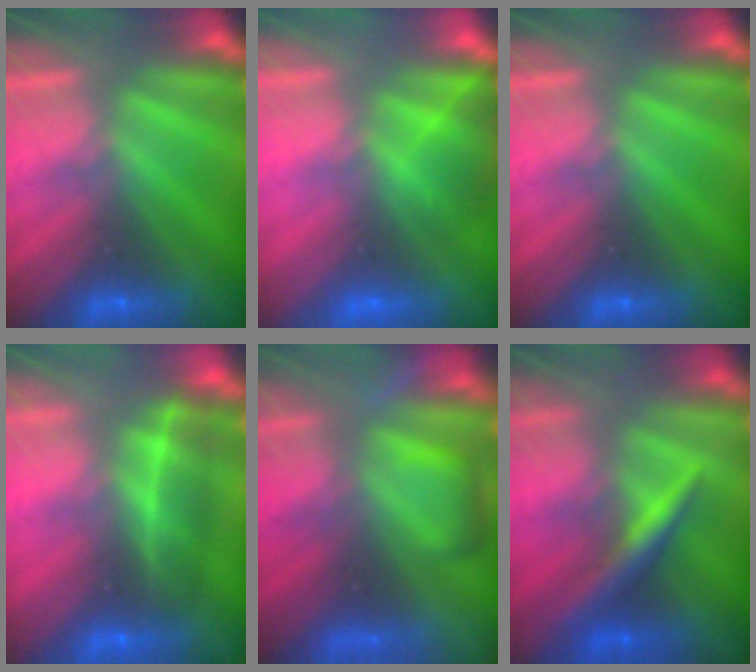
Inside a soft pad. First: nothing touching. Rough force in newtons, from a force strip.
{"total": 2.7}
{"total": 0.0}
{"total": 2.0}
{"total": 7.4}
{"total": 2.4}